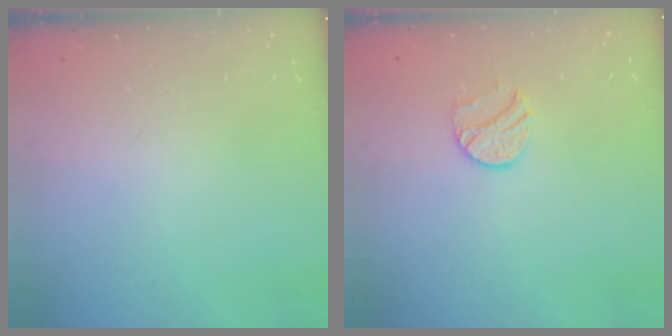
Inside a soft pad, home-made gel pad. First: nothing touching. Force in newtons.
{"total": 8.7, "press": 8.7, "slide": 0.1}